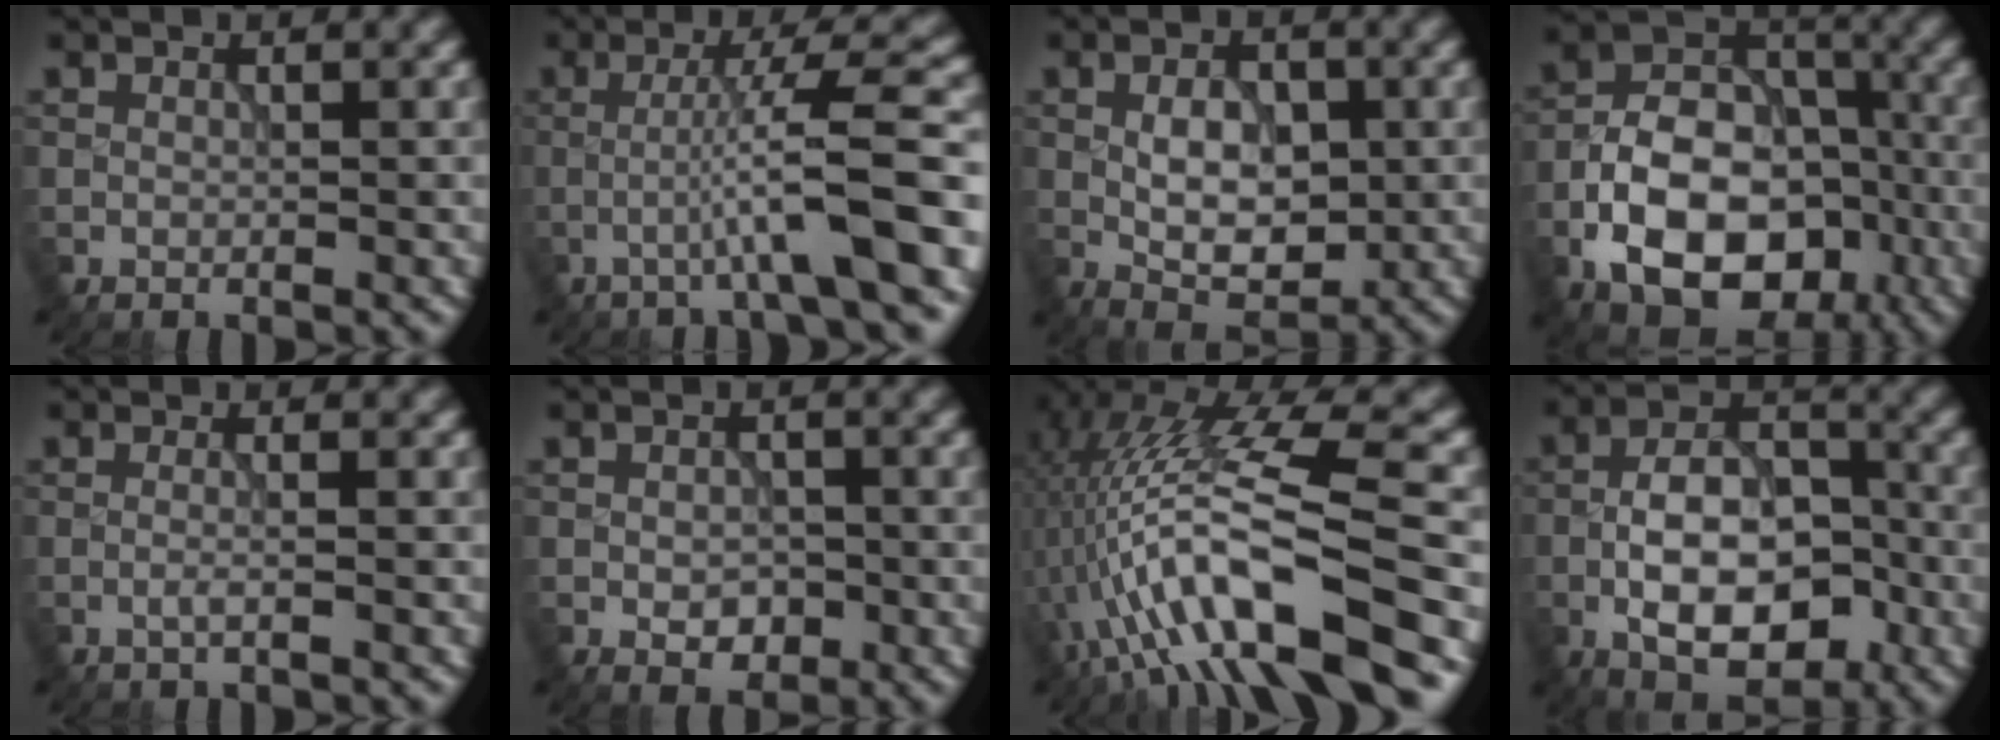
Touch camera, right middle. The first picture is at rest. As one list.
[{"total": 7.9, "force": [-2.2, 0.8, 7.6], "torque": [-0.109, 0.025, -0.042]}, {"total": 5.0, "force": [-0.2, 2.9, 4.1], "torque": [-0.063, -0.001, -0.004]}, {"total": 12.1, "force": [-4.7, 7.9, 7.9], "torque": [-0.136, -0.001, -0.090]}, {"total": 1.3, "force": [-0.2, 0.3, 1.3], "torque": [-0.019, -0.005, -0.012]}, {"total": 2.6, "force": [-0.8, 1.7, 1.7], "torque": [-0.026, -0.004, -0.013]}, {"total": 13.7, "force": [-3.6, 4.3, 12.5], "torque": [-0.227, 0.013, -0.056]}, {"total": 8.8, "force": [-2.9, 4.6, 6.9], "torque": [-0.113, 0.012, -0.057]}]